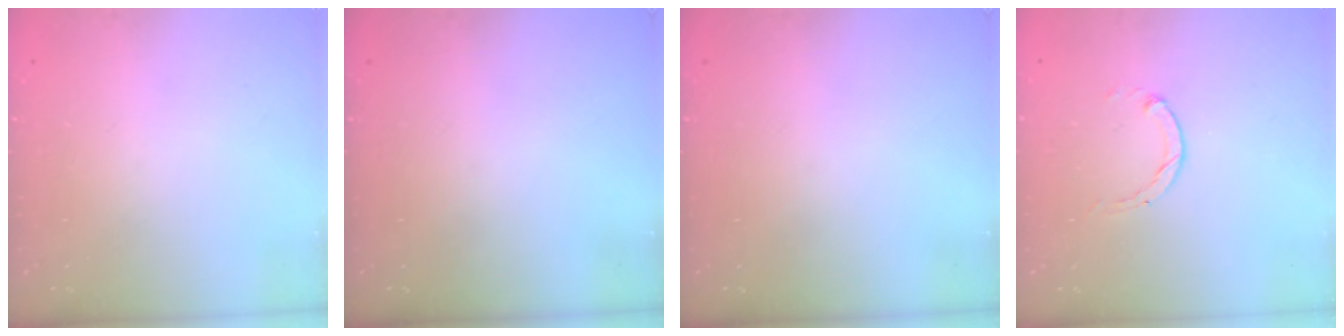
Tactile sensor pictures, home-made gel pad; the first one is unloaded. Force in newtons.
{"total": 0.0}
{"total": 0.0}
{"total": 0.7, "press": 0.6, "slide": 0.2}